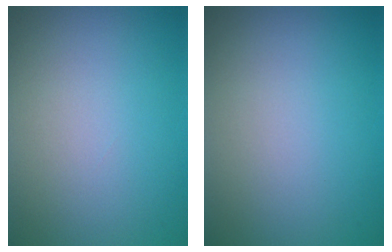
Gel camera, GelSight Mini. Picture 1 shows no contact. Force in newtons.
{"total": 0.0}